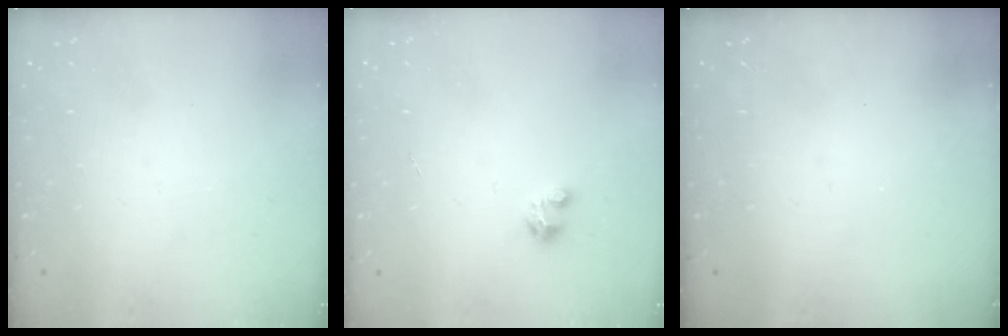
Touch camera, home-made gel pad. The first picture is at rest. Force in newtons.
{"total": 1.8, "press": 1.8, "slide": 0.1}
{"total": 0.0}